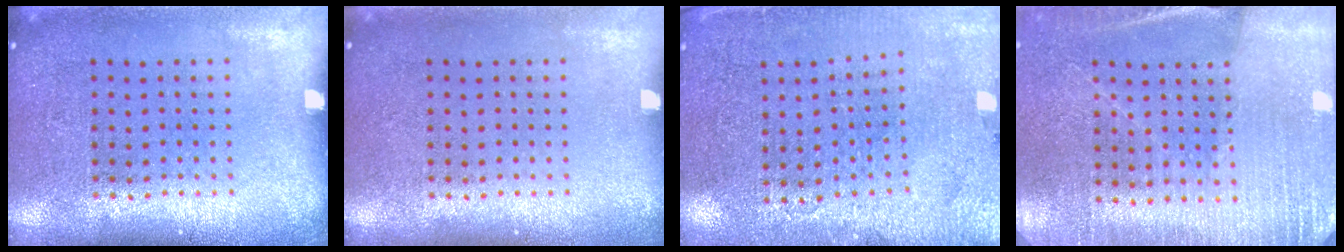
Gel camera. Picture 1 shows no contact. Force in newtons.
{"total": 0.0}
{"total": 3.0, "press": 2.9, "slide": 0.8}
{"total": 2.8, "press": 2.8, "slide": 0.2}